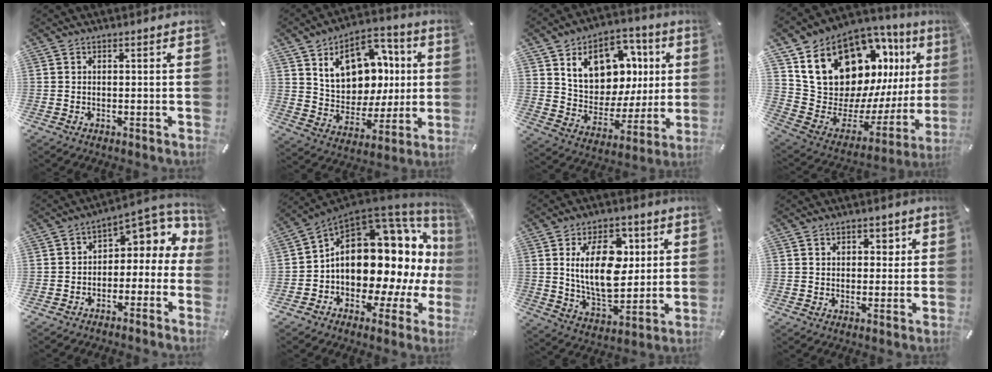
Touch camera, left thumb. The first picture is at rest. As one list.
[{"total": 14.9, "force": [5.5, 11.9, 7.0], "torque": [-0.107, -0.026, 0.109]}, {"total": 15.2, "force": [6.5, 11.7, 7.1], "torque": [-0.110, -0.036, 0.124]}, {"total": 21.9, "force": [12.1, 14.6, 11.0], "torque": [-0.168, -0.097, 0.247]}, {"total": 7.1, "force": [2.9, 4.8, 4.3], "torque": [-0.051, -0.033, 0.050]}, {"total": 20.2, "force": [2.9, 13.1, 15.0], "torque": [-0.232, -0.042, 0.060]}, {"total": 17.4, "force": [4.2, 10.6, 13.1], "torque": [-0.242, 0.001, 0.068]}, {"total": 3.1, "force": [1.3, 2.5, 1.3], "torque": [-0.008, -0.003, 0.015]}]